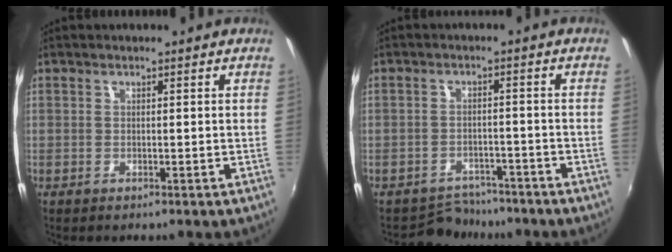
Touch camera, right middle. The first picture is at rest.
{"total": 6.4, "force": [-5.8, 2.8, 0.1], "torque": [-0.016, 0.006, -0.086]}